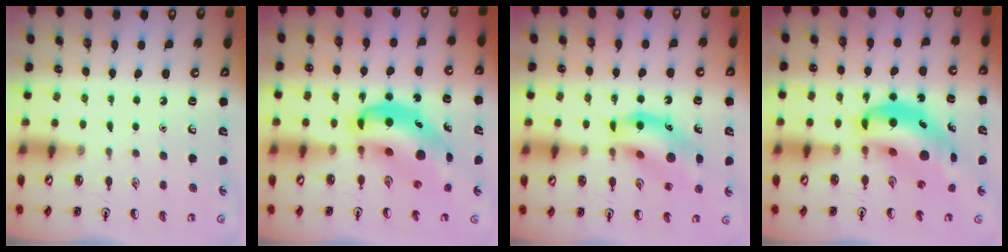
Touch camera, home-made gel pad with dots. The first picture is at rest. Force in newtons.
{"total": 12.7, "press": 12.1, "slide": 3.8}
{"total": 14.9, "press": 14.5, "slide": 3.2}
{"total": 14.1, "press": 13.5, "slide": 4.0}